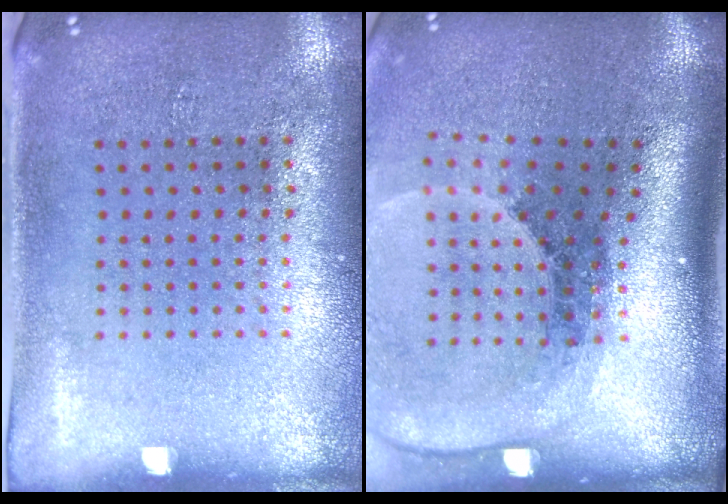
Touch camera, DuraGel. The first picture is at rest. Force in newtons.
{"total": 2.6, "press": 1.9, "slide": 1.8}